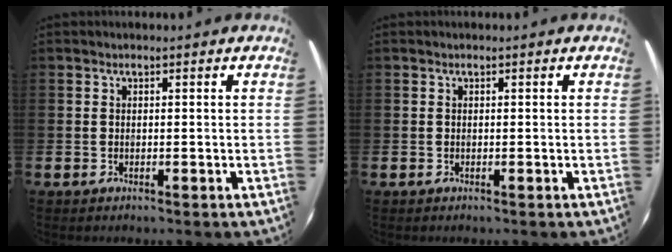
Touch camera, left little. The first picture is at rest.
{"total": 0.0}